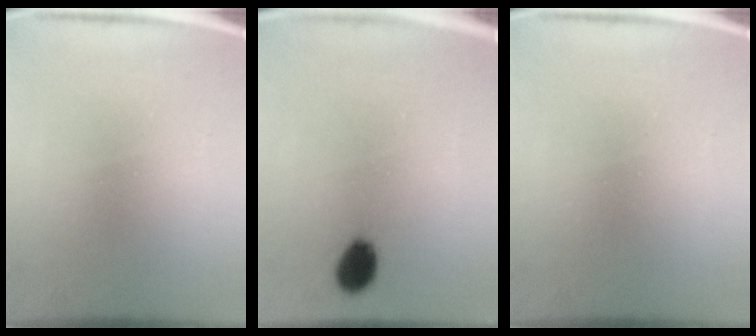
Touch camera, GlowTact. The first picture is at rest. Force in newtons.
{"total": 5.5}
{"total": 0.0}